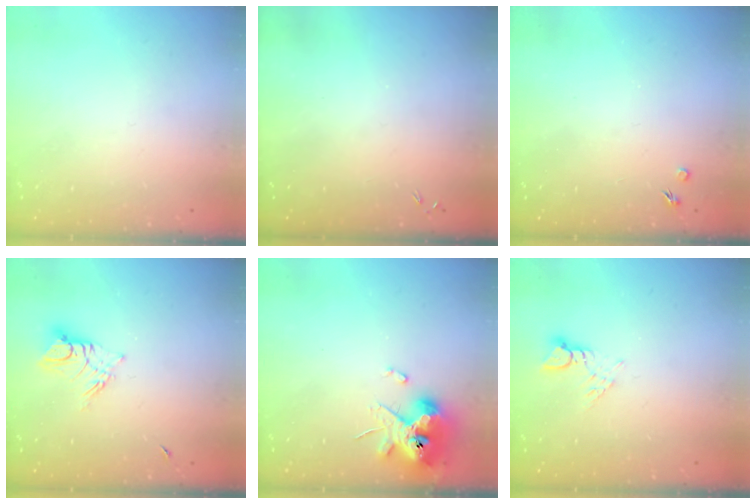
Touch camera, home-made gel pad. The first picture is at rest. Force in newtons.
{"total": 0.0}
{"total": 1.7, "press": 1.7, "slide": 0.3}
{"total": 8.6, "press": 8.5, "slide": 0.8}
{"total": 12.0, "press": 11.9, "slide": 1.8}
{"total": 4.7, "press": 4.7, "slide": 0.0}